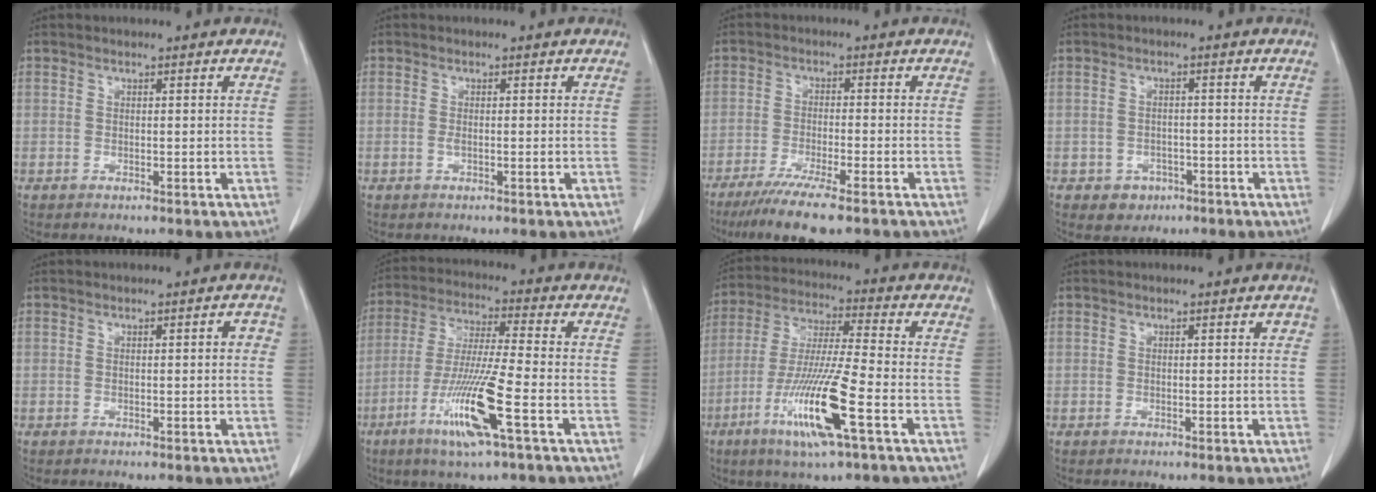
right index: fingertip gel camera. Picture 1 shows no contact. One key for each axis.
{"total": 0.9, "fx": -0.2, "fy": 0.3, "fz": 0.9, "tx": -0.019, "ty": -0.001, "tz": -0.003}
{"total": 9.5, "fx": -7.1, "fy": 0.6, "fz": 6.4, "tx": -0.100, "ty": -0.022, "tz": -0.110}
{"total": 3.1, "fx": -1.5, "fy": 2.6, "fz": 0.8, "tx": -0.004, "ty": 0.010, "tz": -0.012}
{"total": 1.3, "fx": 0.1, "fy": 0.5, "fz": 1.2, "tx": -0.012, "ty": 0.004, "tz": 0.001}
{"total": 12.7, "fx": -5.3, "fy": -0.2, "fz": 11.6, "tx": -0.233, "ty": -0.024, "tz": -0.103}
{"total": 14.4, "fx": -5.9, "fy": 0.2, "fz": 13.2, "tx": -0.266, "ty": -0.024, "tz": -0.111}
{"total": 0.7, "fx": 0.3, "fy": 0.4, "fz": 0.6, "tx": -0.004, "ty": 0.003, "tz": 0.002}